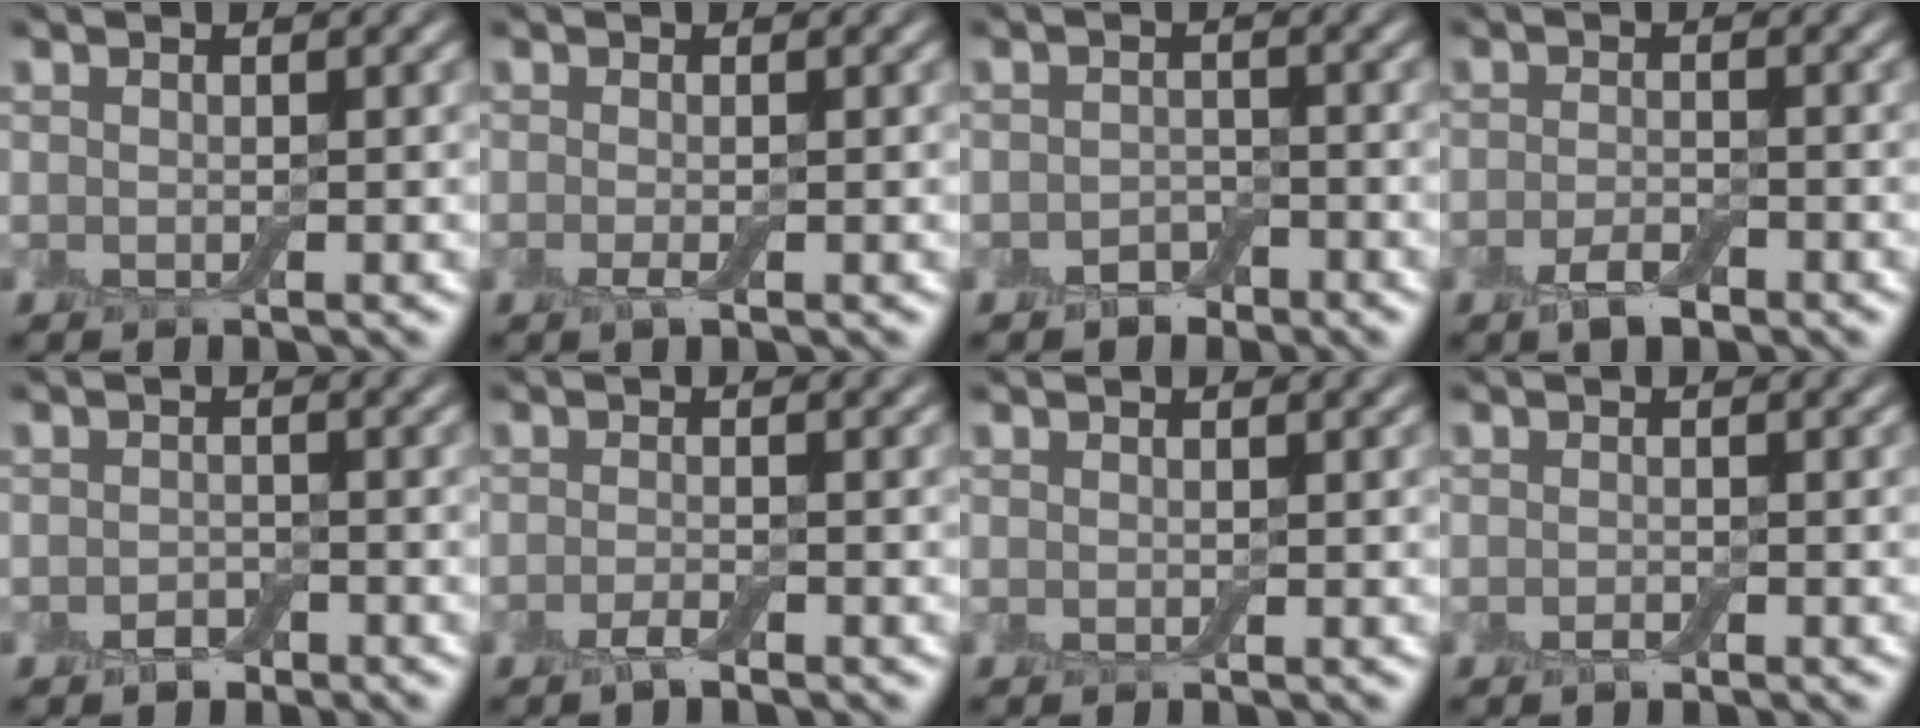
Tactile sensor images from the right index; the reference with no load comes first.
{"total": 0.8, "force": [-0.3, 0.1, 0.7], "torque": [-0.015, -0.006, -0.006]}
{"total": 1.5, "force": [-1.1, 0.9, 0.2], "torque": [-0.001, 0.003, -0.020]}
{"total": 2.2, "force": [-1.5, 0.8, 1.4], "torque": [-0.028, 0.000, -0.028]}
{"total": 1.3, "force": [-0.9, 0.8, 0.4], "torque": [-0.007, 0.001, -0.017]}
{"total": 1.3, "force": [-1.0, 0.2, 0.7], "torque": [-0.015, 0.000, -0.021]}
{"total": 0.0}
{"total": 0.7, "force": [-0.5, 0.2, 0.3], "torque": [-0.008, 0.000, -0.009]}